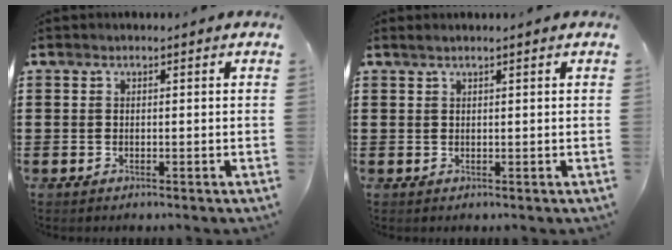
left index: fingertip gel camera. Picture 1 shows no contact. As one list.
[{"total": 0.9, "force": [0.7, -0.1, 0.6], "torque": [-0.010, 0.000, 0.012]}]